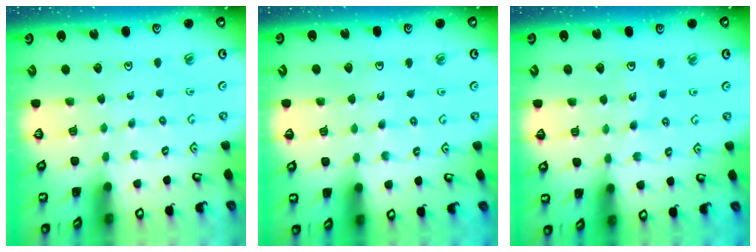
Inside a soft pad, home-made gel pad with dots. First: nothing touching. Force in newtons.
{"total": 2.9, "press": 2.6, "slide": 1.1}
{"total": 4.9, "press": 4.3, "slide": 2.3}